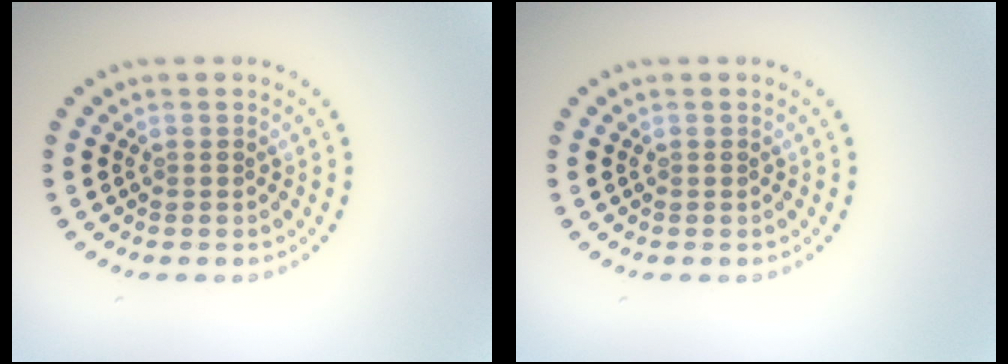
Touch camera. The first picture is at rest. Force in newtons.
{"total": 0.0}